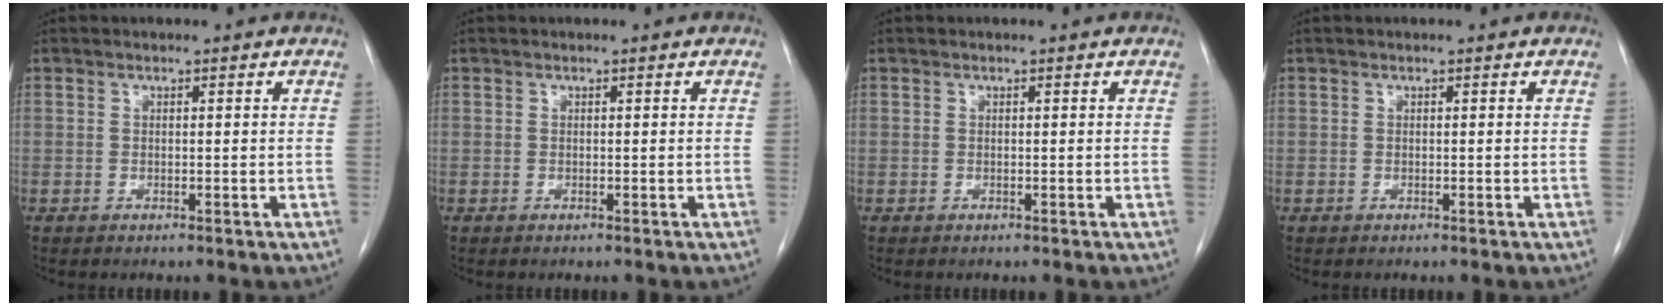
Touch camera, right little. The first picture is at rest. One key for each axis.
{"total": 0.0}
{"total": 0.0}
{"total": 0.0}